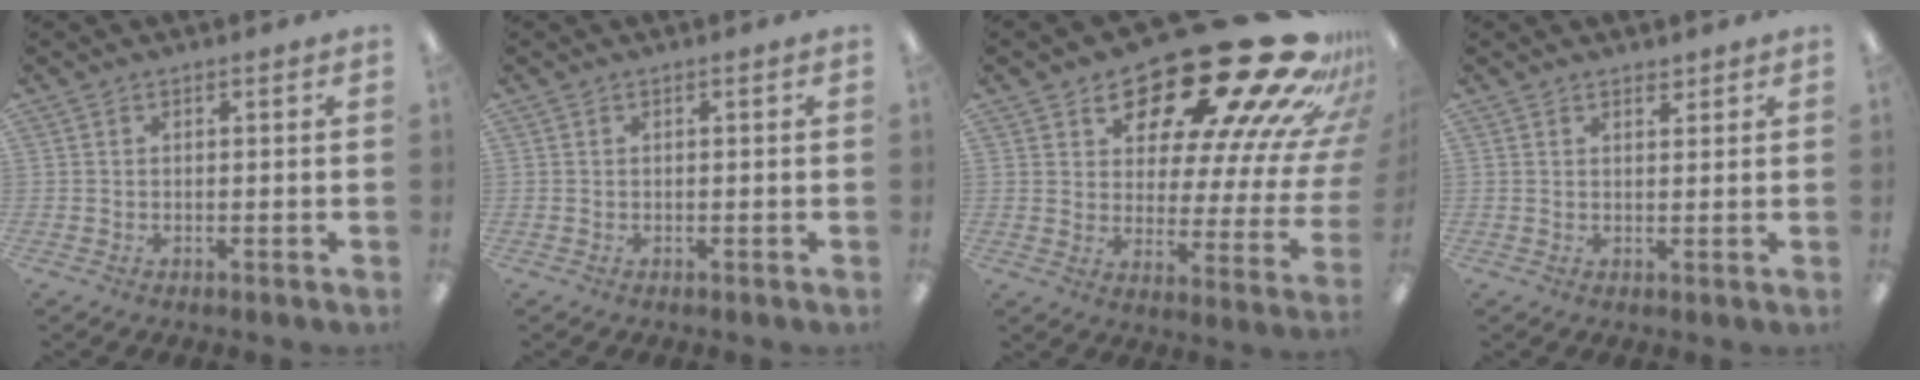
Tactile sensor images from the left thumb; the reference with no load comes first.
{"total": 0.0}
{"total": 27.8, "force": [19.5, 9.2, 17.4], "torque": [-0.221, -0.159, 0.327]}
{"total": 1.9, "force": [1.6, 0.8, 0.6], "torque": [-0.005, -0.005, 0.029]}